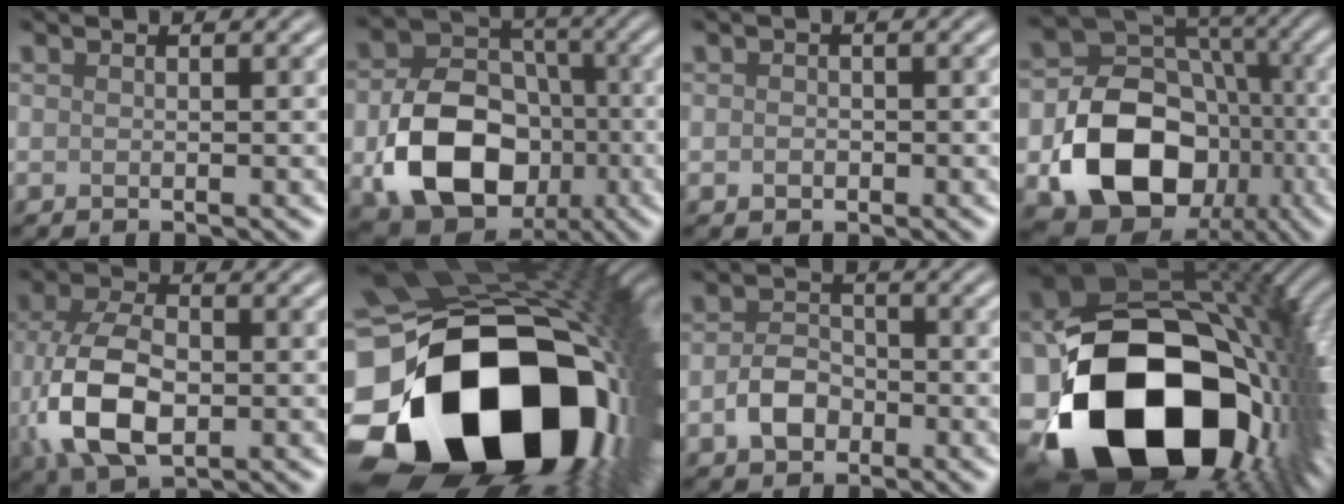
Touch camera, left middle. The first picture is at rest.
{"total": 10.7, "force": [-3.2, 7.9, 6.6], "torque": [-0.118, -0.001, -0.057]}
{"total": 1.0, "force": [-0.3, 0.9, 0.3], "torque": [-0.003, 0.002, -0.010]}
{"total": 14.6, "force": [-4.3, 11.6, 7.8], "torque": [-0.131, -0.025, -0.082]}
{"total": 8.8, "force": [-1.7, 5.4, 6.8], "torque": [-0.162, -0.004, -0.037]}
{"total": 22.3, "force": [-5.8, 15.2, 15.2], "torque": [-0.316, -0.105, -0.042]}
{"total": 3.1, "force": [-1.2, 2.2, 1.7], "torque": [-0.033, 0.007, -0.027]}
{"total": 20.1, "force": [-6.2, 13.6, 13.4], "torque": [-0.251, -0.063, -0.069]}